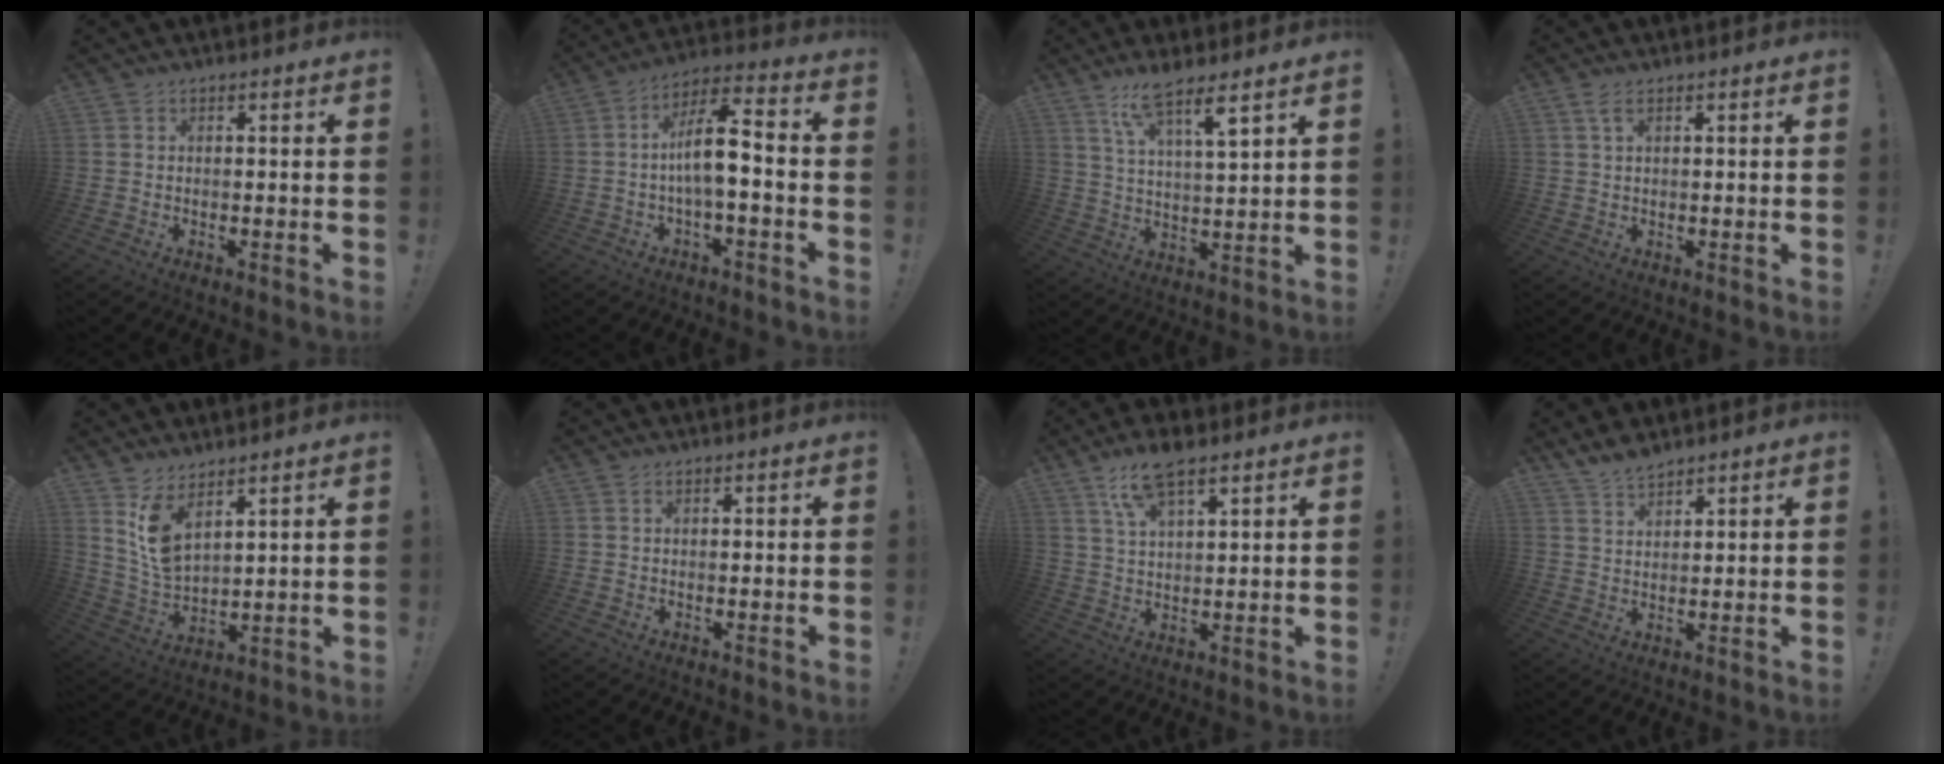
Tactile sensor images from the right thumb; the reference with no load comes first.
{"total": 11.7, "force": [-1.1, 3.9, 10.9], "torque": [-0.179, 0.007, -0.022]}
{"total": 9.2, "force": [6.8, 0.1, 6.3], "torque": [-0.108, -0.036, 0.109]}
{"total": 3.0, "force": [1.7, 1.2, 2.1], "torque": [-0.037, -0.004, 0.029]}
{"total": 9.2, "force": [6.7, 3.9, 4.9], "torque": [-0.091, -0.043, 0.133]}
{"total": 0.6, "force": [0.5, 0.2, 0.3], "torque": [-0.006, -0.001, 0.010]}
{"total": 9.5, "force": [6.3, 3.2, 6.4], "torque": [-0.119, -0.018, 0.116]}
{"total": 5.7, "force": [5.0, 1.8, 1.8], "torque": [-0.030, -0.028, 0.094]}